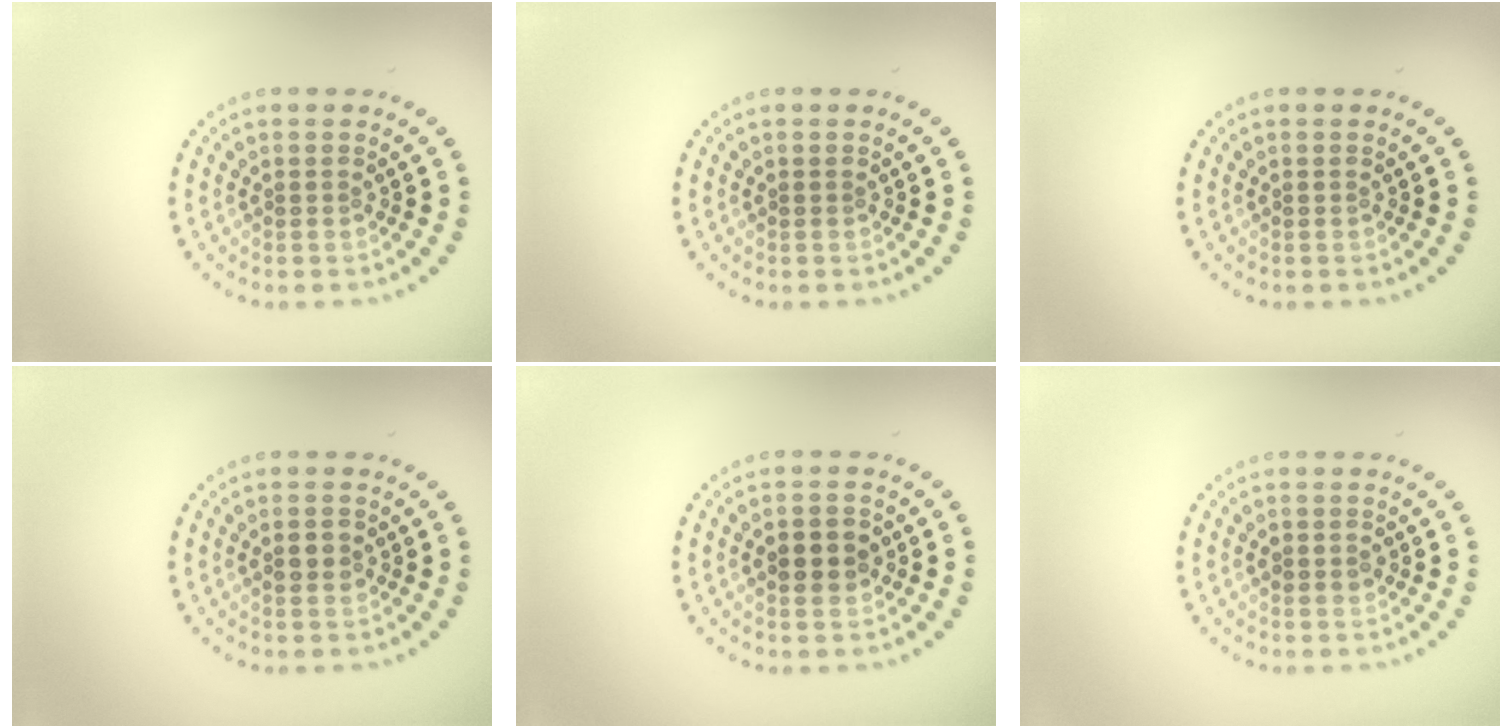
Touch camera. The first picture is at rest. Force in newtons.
{"total": 0.0}
{"total": 0.0}
{"total": 1.9, "press": 1.9, "slide": 0.1}
{"total": 2.6, "press": 2.6, "slide": 0.2}
{"total": 0.9, "press": 0.9, "slide": 0.1}